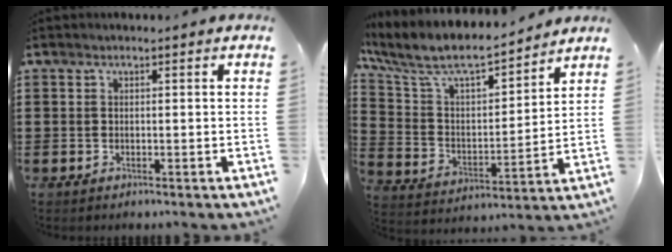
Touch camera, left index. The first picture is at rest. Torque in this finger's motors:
{"motor_torque": [1.99, -0.15, 0.57, 0.21]}